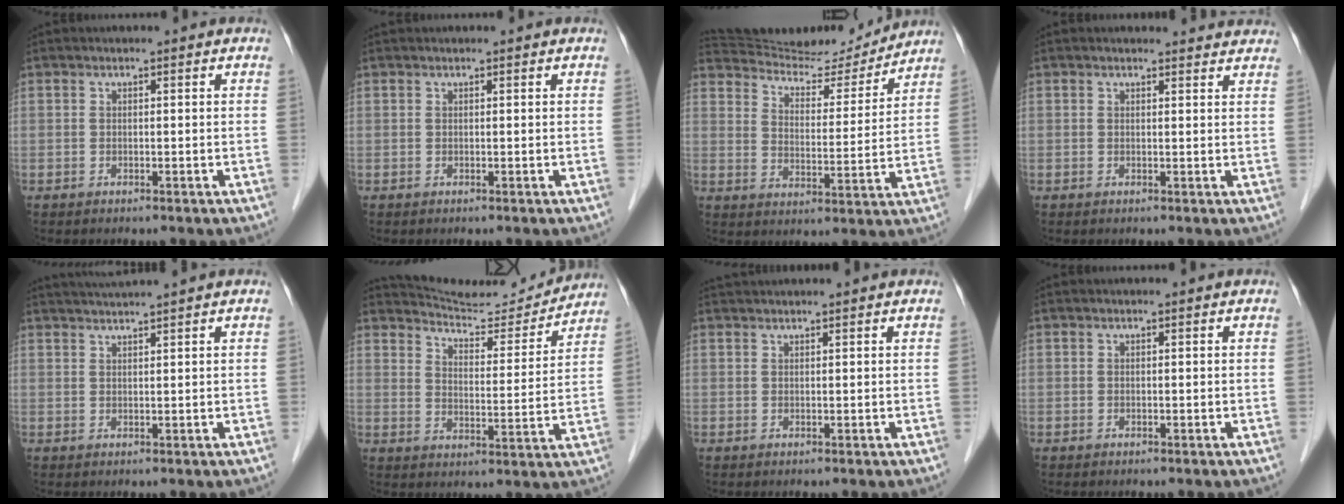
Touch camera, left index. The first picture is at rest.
{"total": 0.6, "force": [0.6, 0.1, 0.1], "torque": [-0.006, 0.014, 0.015]}
{"total": 16.1, "force": [15.6, 2.5, 3.4], "torque": [-0.058, -0.007, 0.231]}
{"total": 5.3, "force": [5.2, 1.1, 0.6], "torque": [0.003, 0.003, 0.042]}
{"total": 3.7, "force": [3.3, -1.4, 1.0], "torque": [-0.013, 0.010, 0.059]}
{"total": 11.9, "force": [11.8, 0.9, 0.7], "torque": [-0.015, -0.015, 0.167]}
{"total": 3.9, "force": [3.7, -0.2, 1.1], "torque": [-0.011, 0.031, 0.057]}
{"total": 0.0}